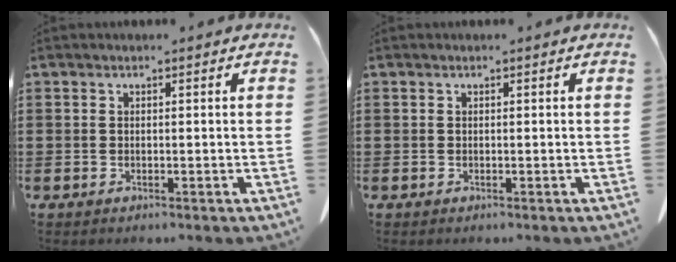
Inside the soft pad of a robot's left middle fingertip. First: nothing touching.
{"total": 0.0}